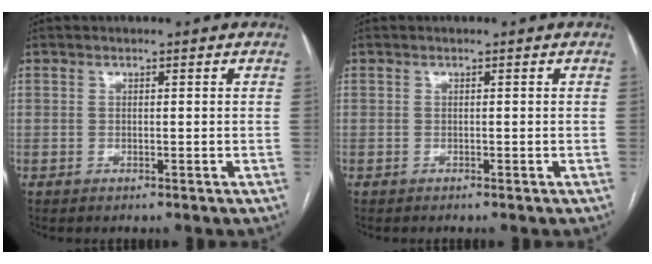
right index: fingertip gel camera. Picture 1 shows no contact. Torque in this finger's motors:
{"motor_torque": [0.01, 0.10, -0.10, -0.01]}